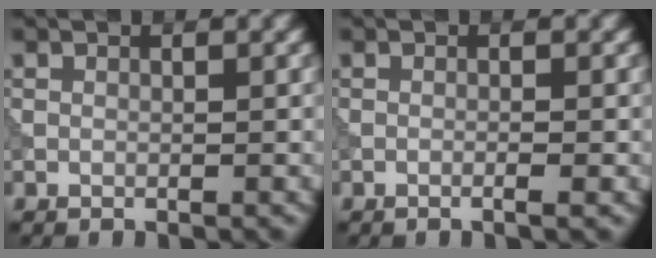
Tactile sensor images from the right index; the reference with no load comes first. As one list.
[{"total": 1.2, "force": [-0.3, 0.2, 1.1], "torque": [-0.013, -0.003, -0.012]}]